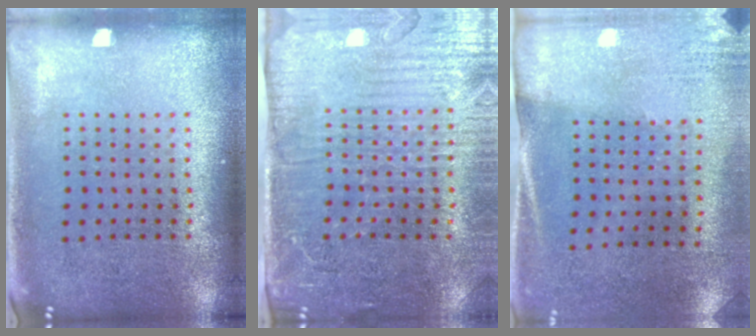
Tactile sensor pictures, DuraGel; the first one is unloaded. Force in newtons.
{"total": 4.2, "press": 3.6, "slide": 2.1}
{"total": 2.6, "press": 2.3, "slide": 1.3}